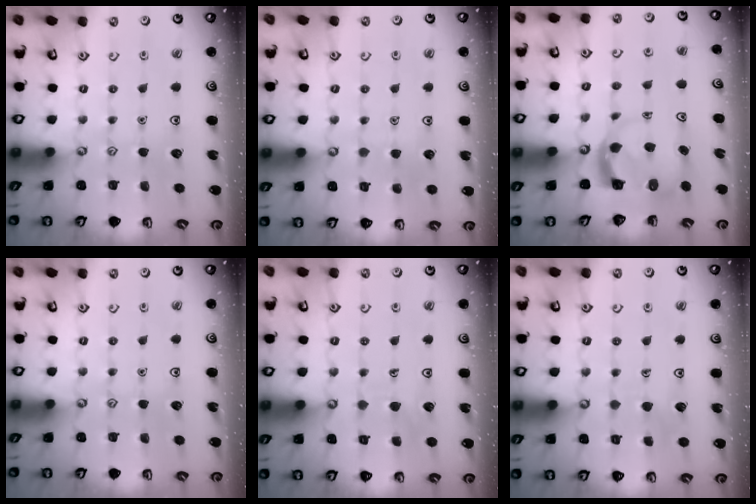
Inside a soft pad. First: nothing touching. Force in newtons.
{"total": 2.6, "press": 2.6, "slide": 0.3}
{"total": 4.0, "press": 4.0, "slide": 0.3}
{"total": 0.0}
{"total": 5.9, "press": 5.9, "slide": 0.2}
{"total": 3.1, "press": 3.0, "slide": 0.3}